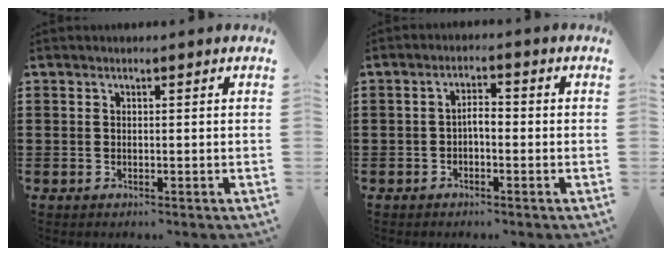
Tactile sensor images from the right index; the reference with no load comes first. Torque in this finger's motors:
{"motor_torque": [0.57, 0.18, 0.07, 0.04]}